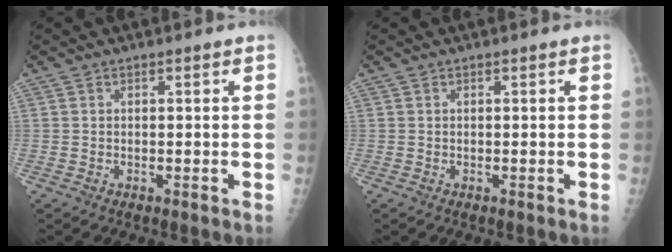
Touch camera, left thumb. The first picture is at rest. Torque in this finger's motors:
{"motor_torque": [0.00, 0.00, 0.00, 0.00, 0.00]}